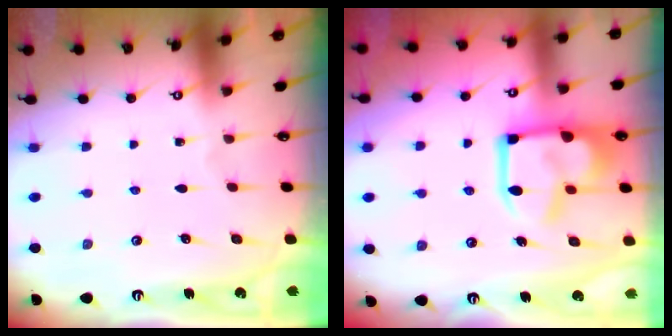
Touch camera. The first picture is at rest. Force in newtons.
{"total": 11.5, "press": 11.4, "slide": 1.5}